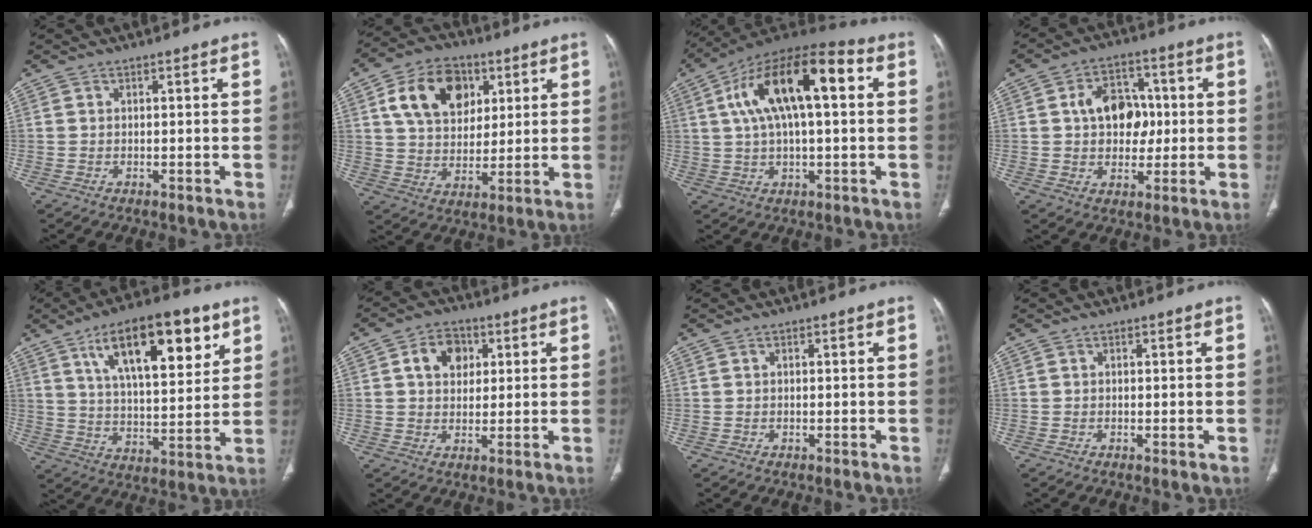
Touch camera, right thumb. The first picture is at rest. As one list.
[{"total": 14.9, "force": [5.5, 10.6, 8.9], "torque": [-0.121, -0.008, 0.095]}, {"total": 19.5, "force": [4.6, 7.9, 17.2], "torque": [-0.288, 0.032, 0.066]}, {"total": 10.9, "force": [1.0, 8.0, 7.3], "torque": [-0.073, 0.015, 0.014]}, {"total": 19.9, "force": [9.9, 7.7, 15.5], "torque": [-0.208, -0.032, 0.166]}, {"total": 7.4, "force": [2.3, 5.7, 4.1], "torque": [-0.036, 0.000, 0.034]}, {"total": 0.0}, {"total": 0.5, "force": [-0.1, 0.1, 0.5], "torque": [-0.012, -0.004, -0.003]}]